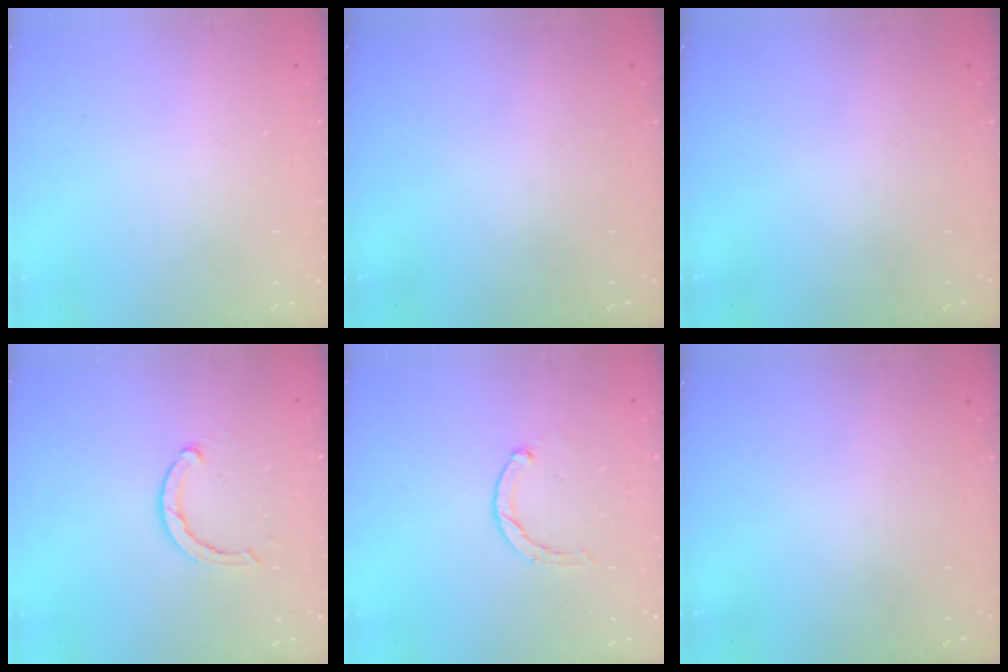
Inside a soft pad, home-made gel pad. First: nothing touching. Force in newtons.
{"total": 0.0}
{"total": 0.0}
{"total": 2.6, "press": 2.5, "slide": 0.4}
{"total": 0.6, "press": 0.6, "slide": 0.2}
{"total": 0.0}